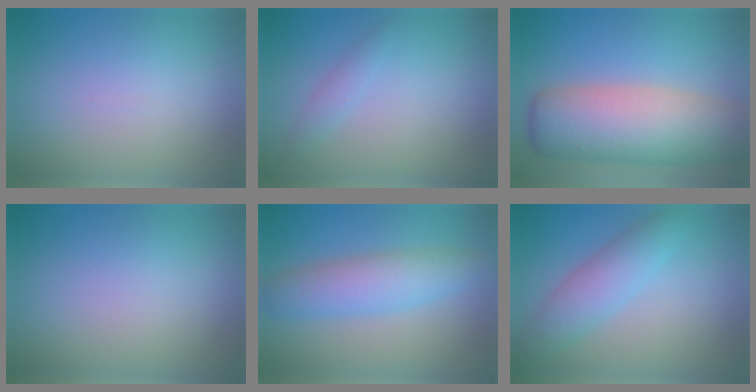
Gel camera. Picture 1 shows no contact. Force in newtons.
{"total": 1.2, "press": 1.2, "slide": 0.1}
{"total": 10.8, "press": 10.8, "slide": 0.4}
{"total": 0.0}
{"total": 4.6, "press": 4.6, "slide": 0.1}
{"total": 3.9, "press": 3.9, "slide": 0.1}